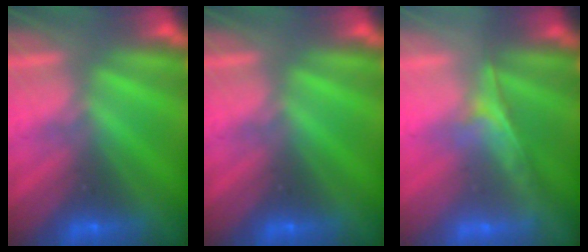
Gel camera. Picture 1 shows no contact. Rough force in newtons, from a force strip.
{"total": 0.0}
{"total": 1.9}